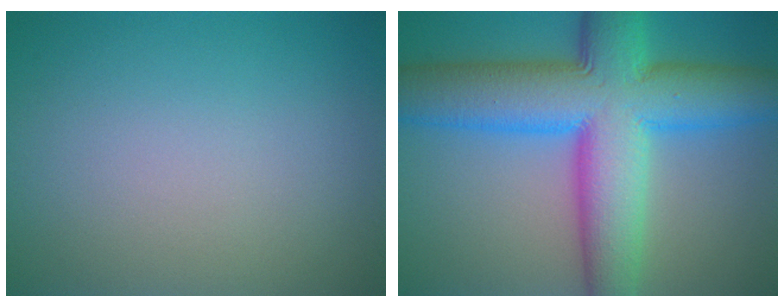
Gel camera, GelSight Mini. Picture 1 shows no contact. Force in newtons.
{"total": 13.3, "press": 13.3, "slide": 0.2}